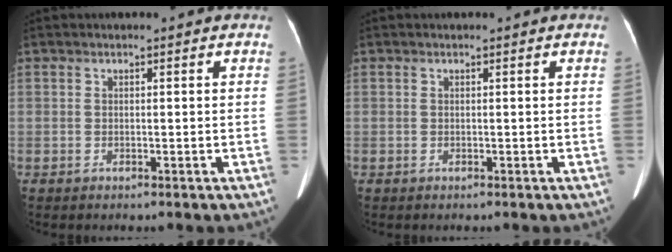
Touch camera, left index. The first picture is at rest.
{"total": 0.0}